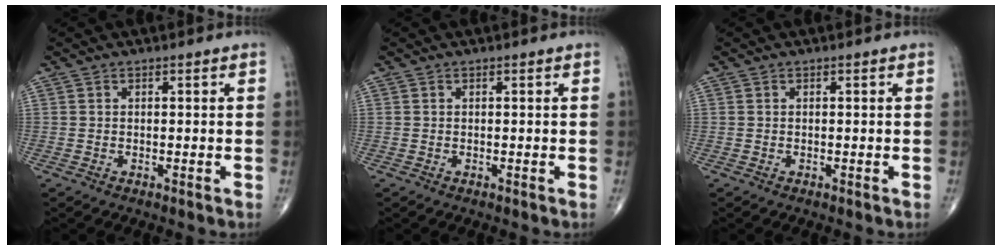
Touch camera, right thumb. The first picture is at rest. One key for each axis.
{"total": 0.0}
{"total": 0.0}